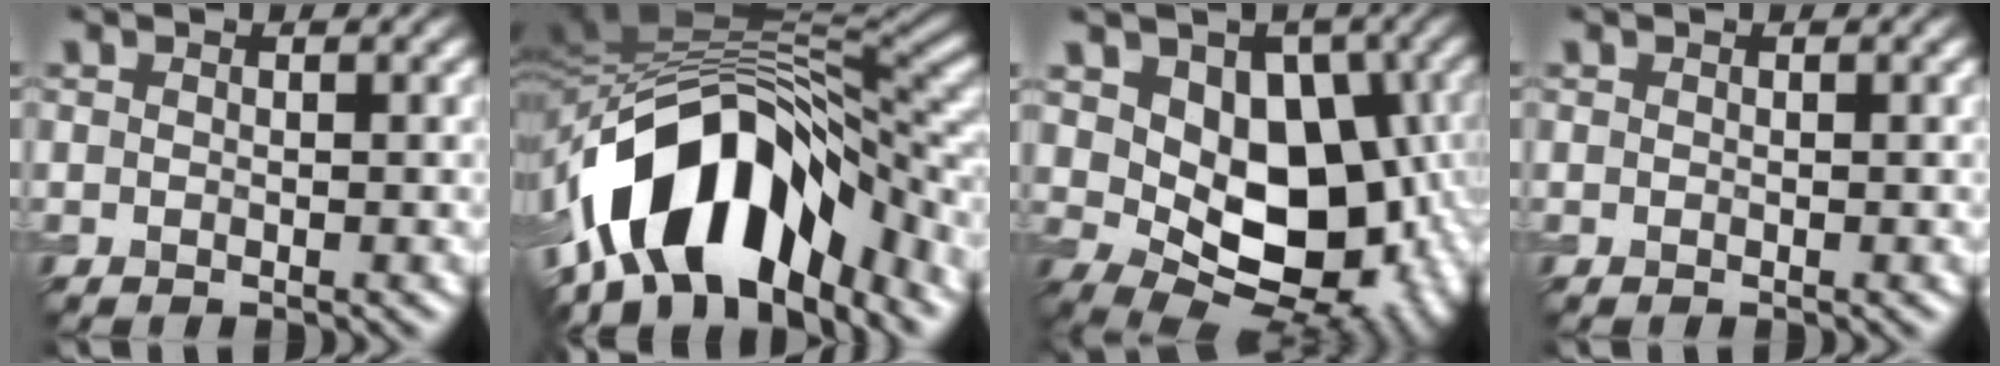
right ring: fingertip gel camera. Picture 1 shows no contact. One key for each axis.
{"total": 13.4, "fx": -6.6, "fy": 7.0, "fz": 9.3, "tx": -0.146, "ty": 0.006, "tz": -0.116}
{"total": 12.2, "fx": 0.2, "fy": 8.4, "fz": 8.9, "tx": -0.093, "ty": -0.005, "tz": 0.011}
{"total": 0.0}